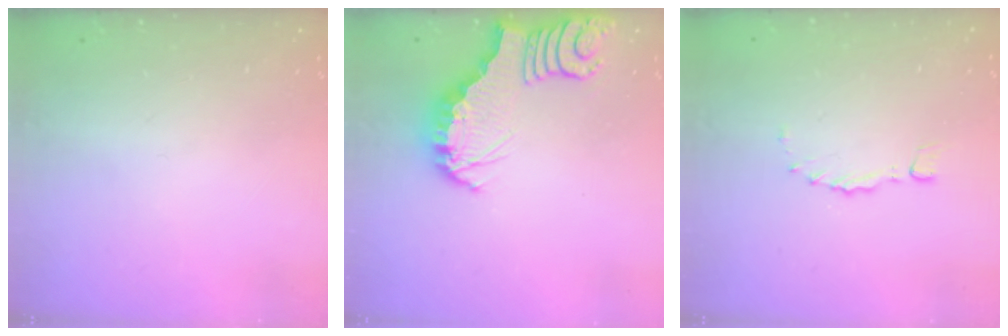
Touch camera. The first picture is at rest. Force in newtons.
{"total": 4.0, "press": 3.9, "slide": 0.8}
{"total": 0.0}